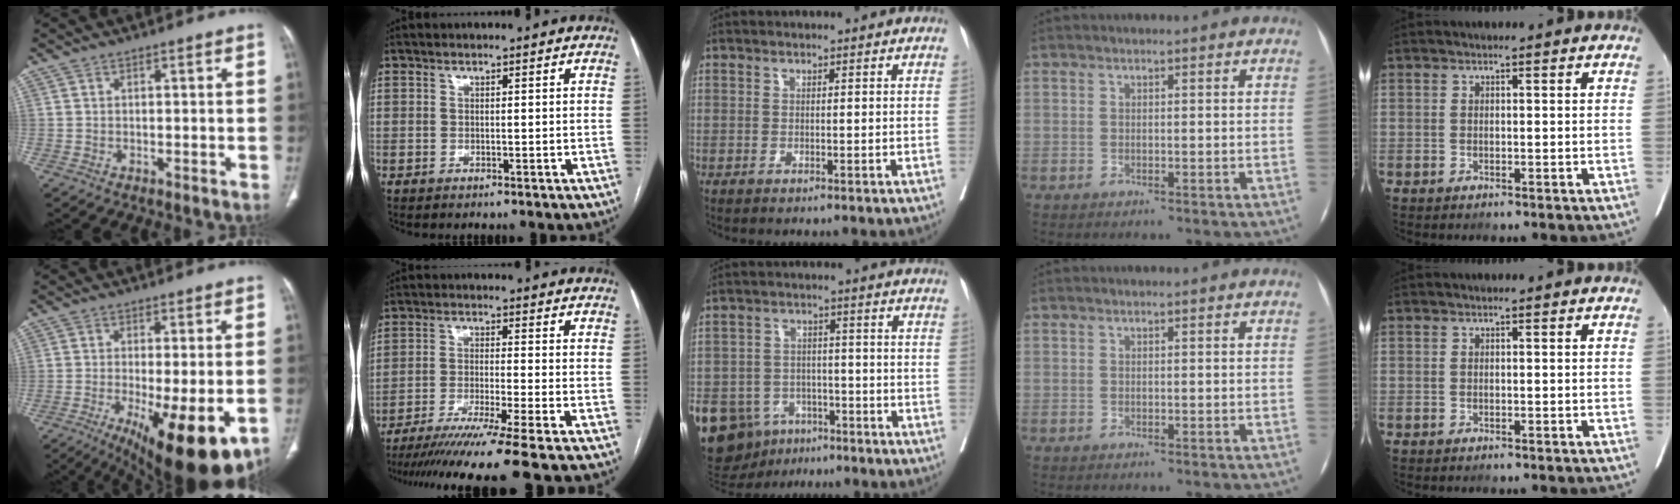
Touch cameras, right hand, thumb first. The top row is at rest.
{"thumb": {"total": 16.6, "force": [-6.0, 4.7, 14.7], "torque": [-0.196, -0.025, -0.078]}, "index": {"total": 15.3, "force": [-12.7, -2.6, 8.2], "torque": [-0.123, -0.048, -0.200]}, "middle": {"total": 17.3, "force": [-9.1, 13.1, 6.9], "torque": [-0.180, 0.014, -0.127]}}